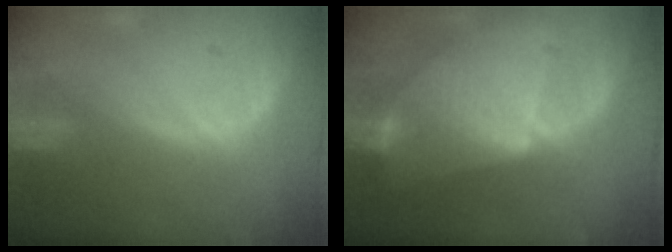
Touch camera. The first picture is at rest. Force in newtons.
{"total": 7.9, "press": 7.9, "slide": 0.3}